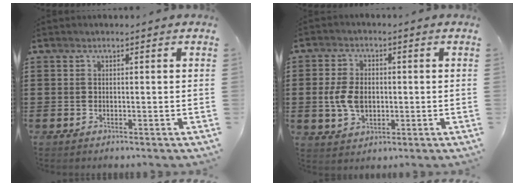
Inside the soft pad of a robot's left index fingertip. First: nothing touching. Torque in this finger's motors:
{"motor_torque": [0.48, 0.02, 0.27, 0.10]}